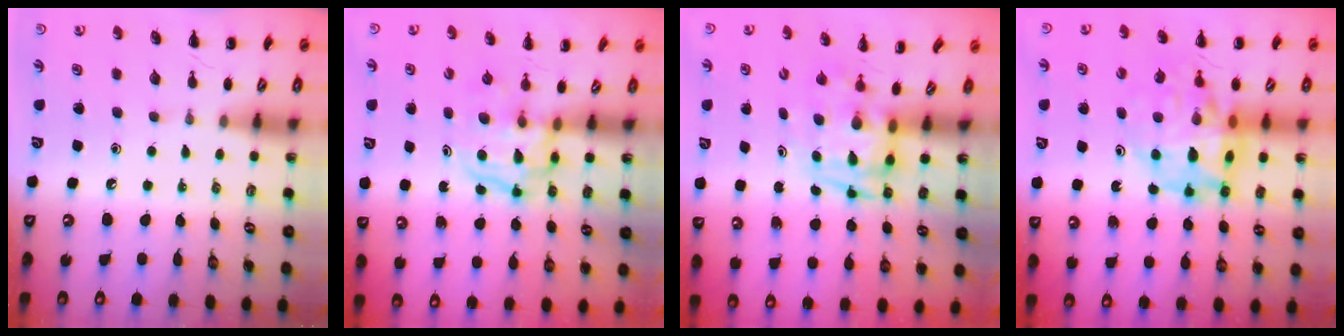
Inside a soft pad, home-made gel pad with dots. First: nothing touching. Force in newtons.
{"total": 3.8, "press": 3.8, "slide": 0.3}
{"total": 3.4, "press": 3.4, "slide": 0.7}
{"total": 17.4, "press": 16.9, "slide": 4.2}